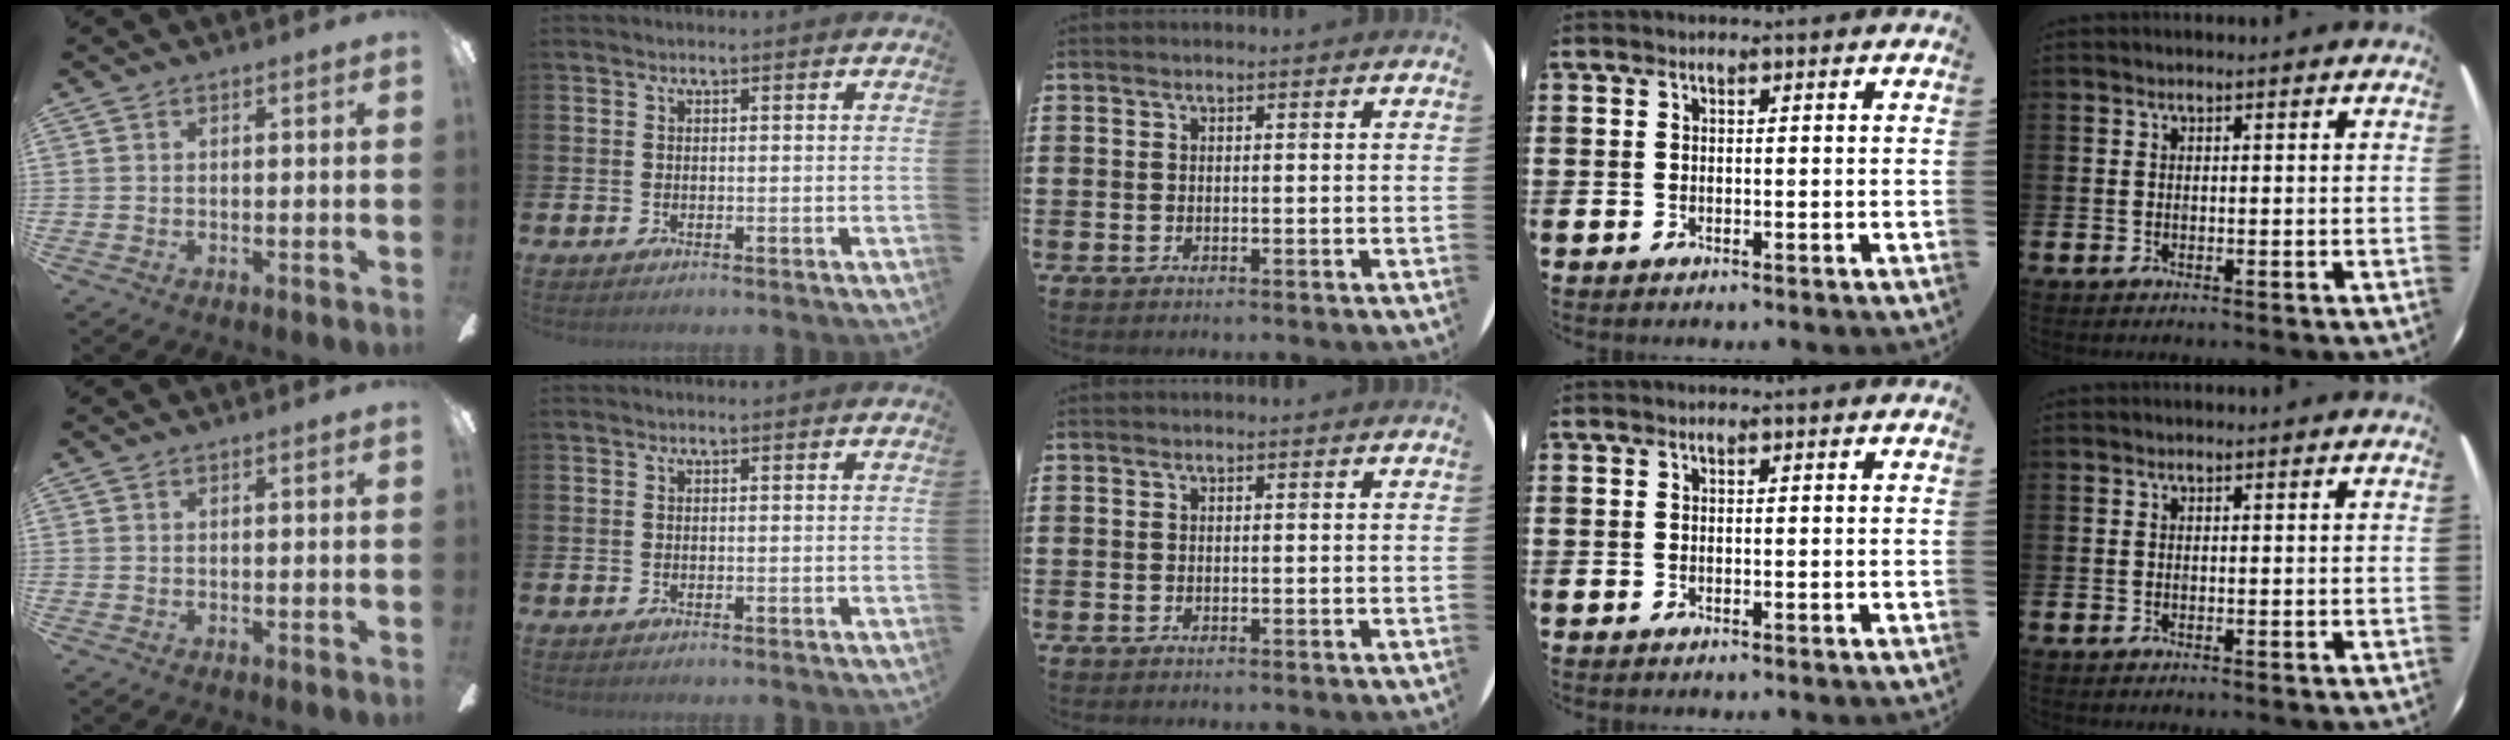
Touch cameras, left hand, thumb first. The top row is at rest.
{}